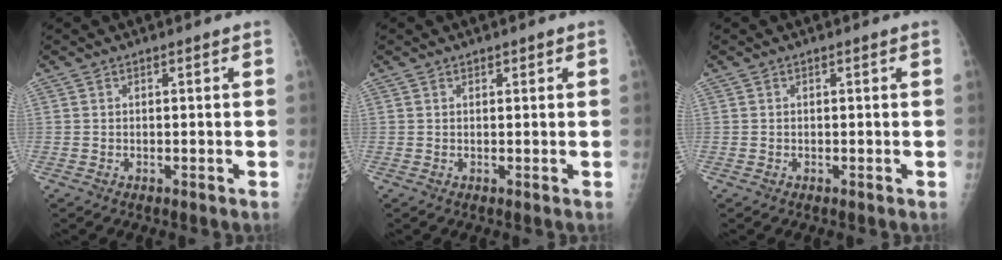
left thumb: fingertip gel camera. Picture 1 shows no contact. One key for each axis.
{"total": 0.8, "fx": 0.5, "fy": 0.4, "fz": 0.4, "tx": 0.001, "ty": -0.001, "tz": 0.005}
{"total": 0.0}